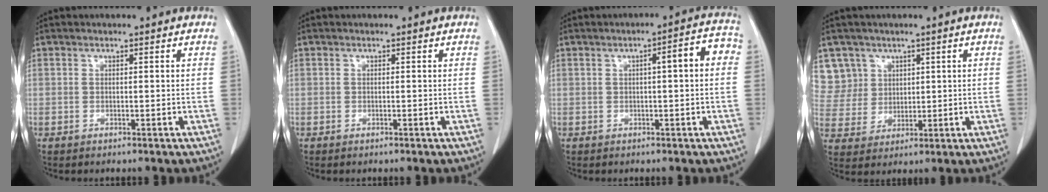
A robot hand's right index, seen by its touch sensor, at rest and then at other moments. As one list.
[{"total": 0.0}, {"total": 5.5, "force": [0.6, 0.9, 5.4], "torque": [-0.070, 0.024, 0.003]}, {"total": 7.8, "force": [4.4, 6.5, -0.1], "torque": [0.001, 0.014, 0.101]}]